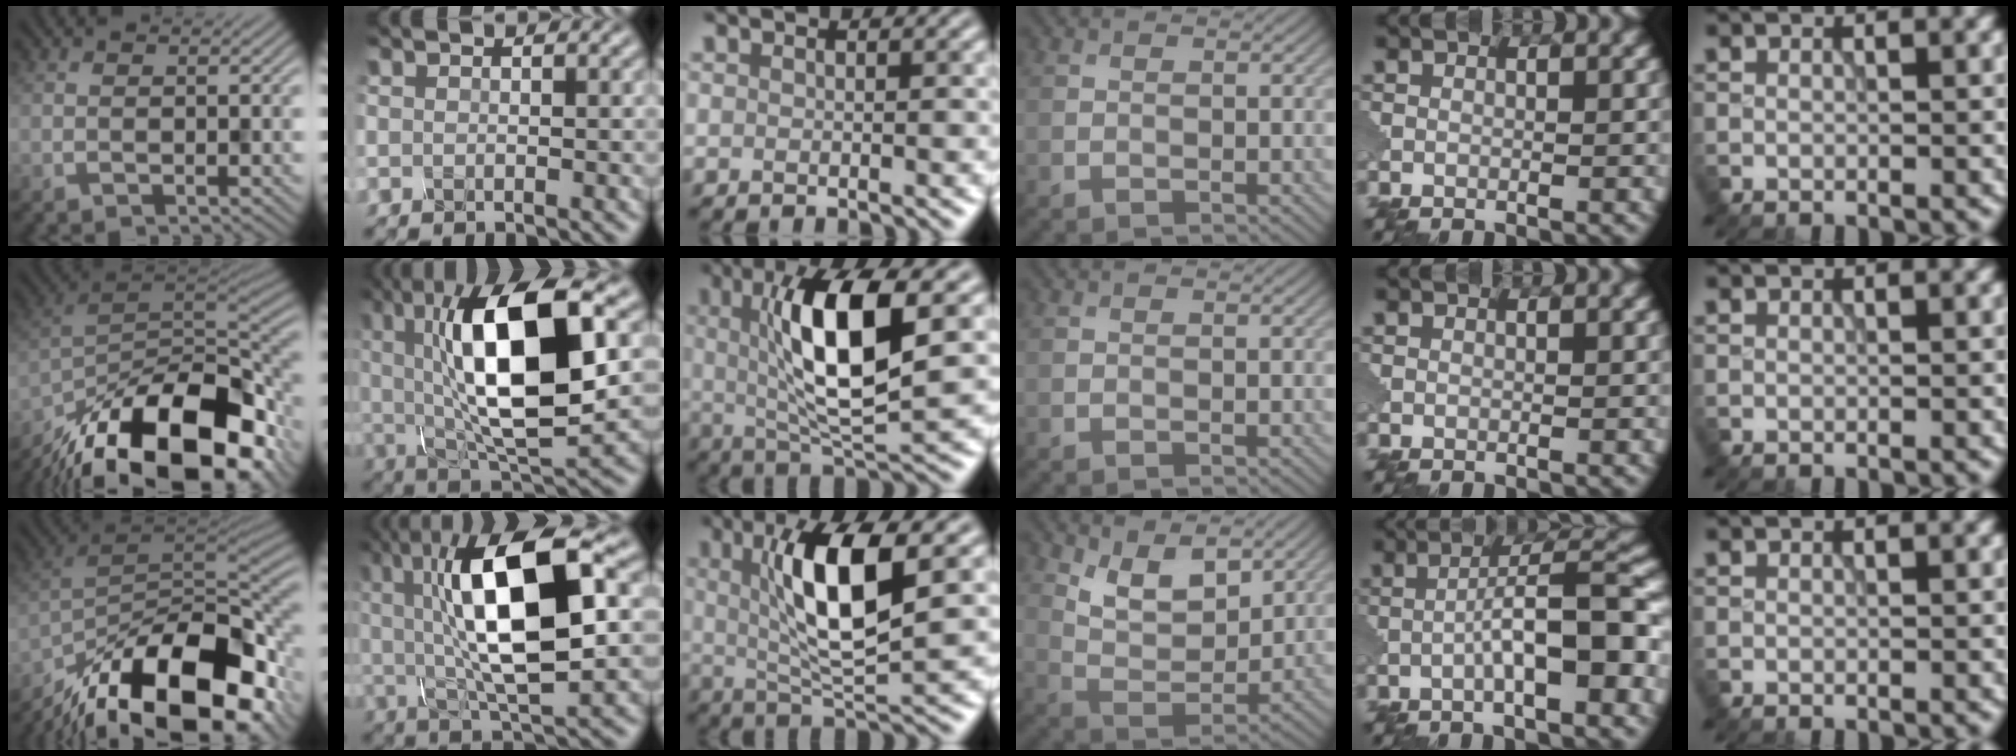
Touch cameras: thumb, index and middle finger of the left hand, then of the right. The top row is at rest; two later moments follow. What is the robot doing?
{"motion": "assemble", "object": "glue stick"}